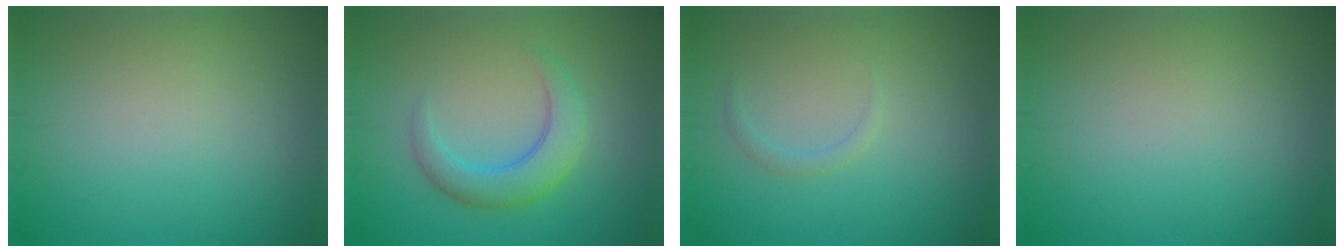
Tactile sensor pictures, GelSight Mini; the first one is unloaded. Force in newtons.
{"total": 3.8, "press": 3.8, "slide": 0.1}
{"total": 0.9, "press": 0.9, "slide": 0.1}
{"total": 0.0}